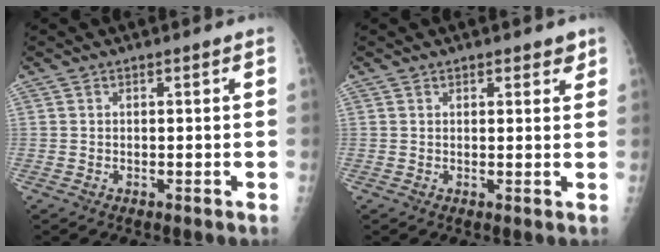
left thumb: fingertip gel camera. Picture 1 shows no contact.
{"total": 2.6, "force": [1.9, 1.4, 1.2], "torque": [0.007, -0.008, 0.021]}